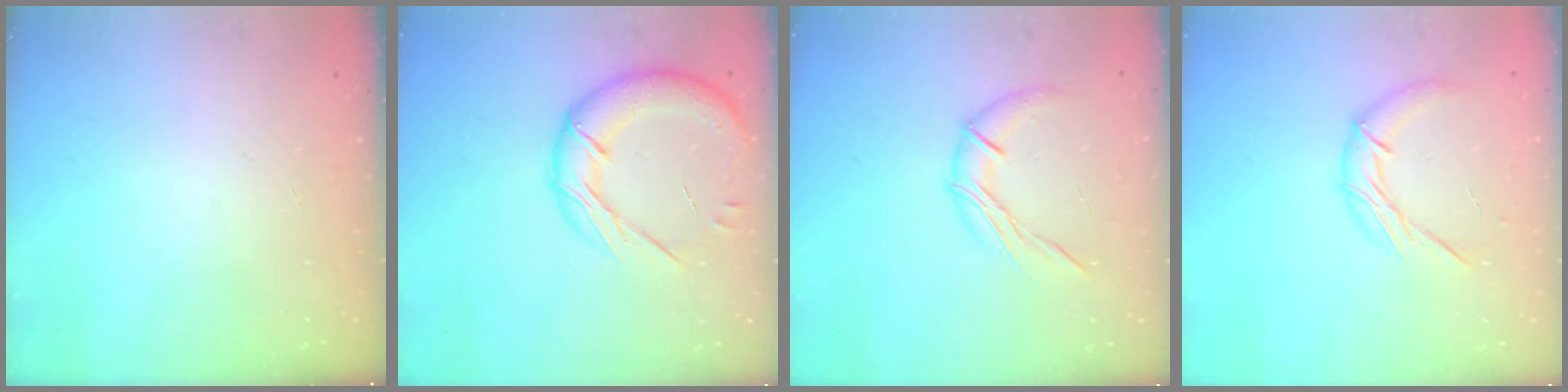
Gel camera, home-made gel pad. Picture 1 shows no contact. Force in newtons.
{"total": 18.5, "press": 18.2, "slide": 3.0}
{"total": 9.5, "press": 9.5, "slide": 0.2}
{"total": 9.8, "press": 9.8, "slide": 0.3}